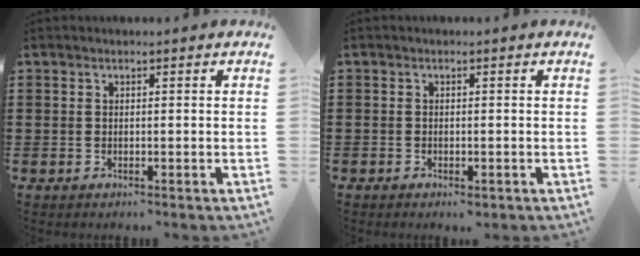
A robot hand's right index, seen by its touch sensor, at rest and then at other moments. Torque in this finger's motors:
{"motor_torque": [0.07, -0.02, -0.08, -0.02]}